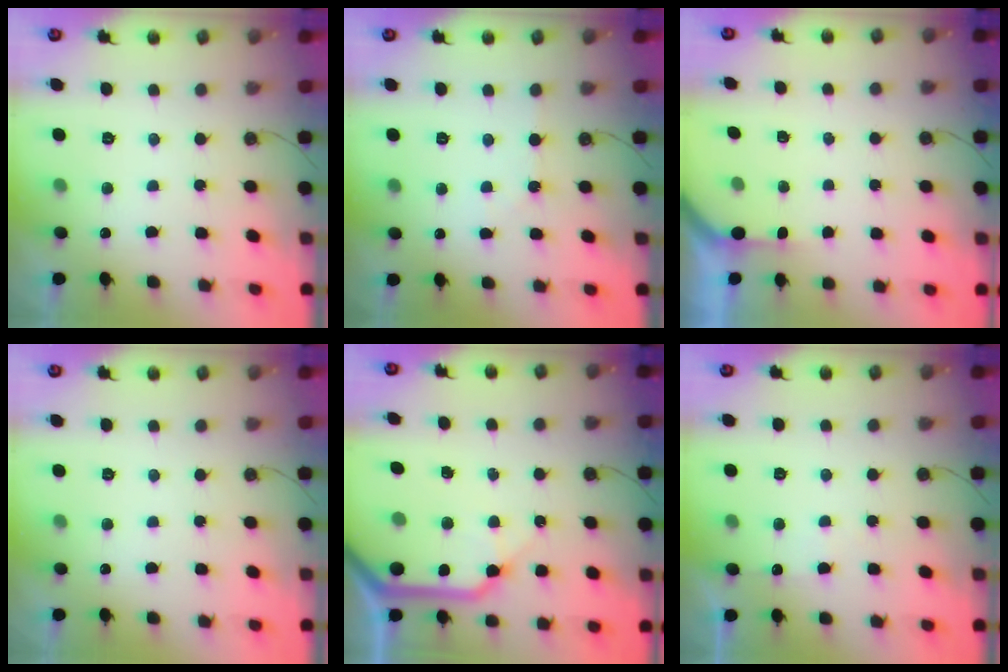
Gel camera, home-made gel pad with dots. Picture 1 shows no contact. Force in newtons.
{"total": 2.9, "press": 2.8, "slide": 0.5}
{"total": 1.2, "press": 1.2, "slide": 0.1}
{"total": 0.0}
{"total": 15.9, "press": 15.7, "slide": 1.9}
{"total": 4.8, "press": 4.8, "slide": 0.6}